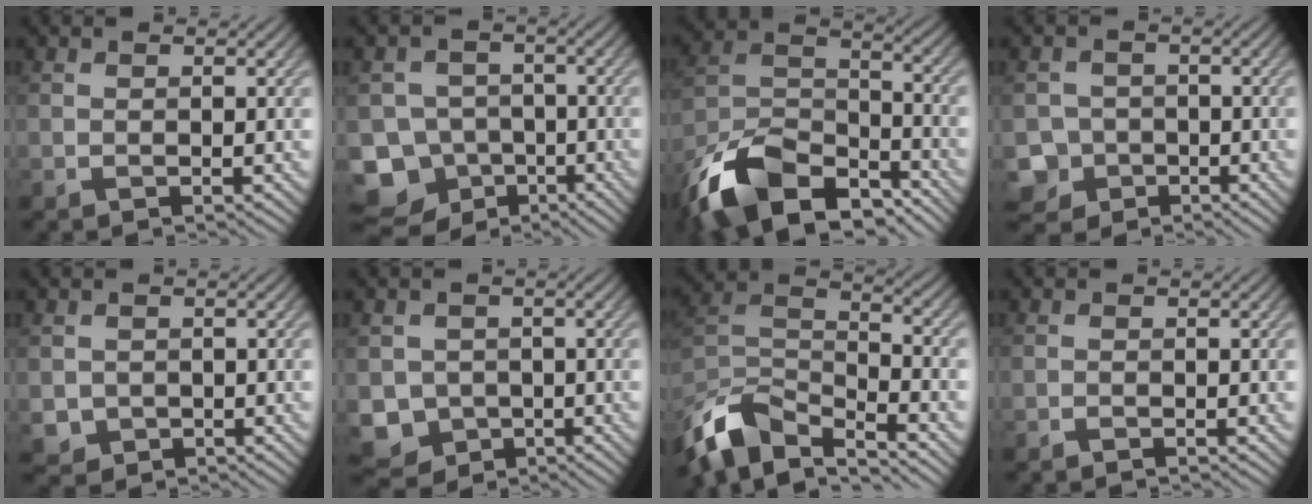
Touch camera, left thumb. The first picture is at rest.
{"total": 12.1, "force": [-6.6, 9.7, 3.1], "torque": [-0.088, -0.033, -0.121]}
{"total": 15.7, "force": [-11.4, 7.0, 8.2], "torque": [-0.199, -0.016, -0.211]}
{"total": 5.2, "force": [-2.6, 4.4, 1.0], "torque": [-0.020, -0.005, -0.057]}
{"total": 2.2, "force": [-0.3, 2.2, 0.4], "torque": [-0.020, -0.015, -0.005]}
{"total": 5.5, "force": [-1.5, 4.9, 1.7], "torque": [-0.049, -0.024, -0.035]}
{"total": 11.3, "force": [-8.1, 4.4, 6.5], "torque": [-0.145, -0.016, -0.164]}
{"total": 0.6, "force": [-0.6, 0.0, 0.2], "torque": [-0.003, -0.001, -0.011]}